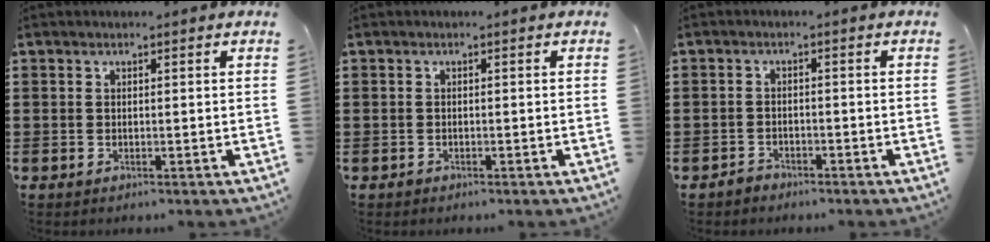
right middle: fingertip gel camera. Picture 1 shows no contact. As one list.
[{"total": 0.5, "force": [-0.5, 0.3, 0.0], "torque": [-0.001, 0.001, -0.010]}, {"total": 1.8, "force": [-1.6, 0.7, 0.0], "torque": [-0.006, 0.002, -0.036]}]